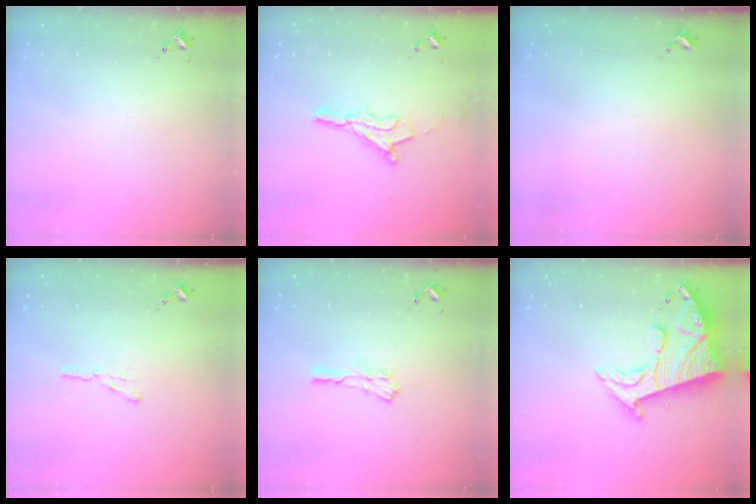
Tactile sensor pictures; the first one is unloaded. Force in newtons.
{"total": 11.7, "press": 11.7, "slide": 1.0}
{"total": 0.9, "press": 0.9, "slide": 0.0}
{"total": 3.1, "press": 3.1, "slide": 0.3}
{"total": 6.3, "press": 6.3, "slide": 0.3}
{"total": 17.7, "press": 17.6, "slide": 1.6}